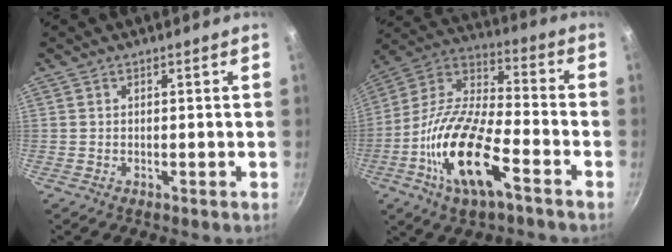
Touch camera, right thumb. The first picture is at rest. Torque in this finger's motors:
{"motor_torque": [0.33, 1.07, 1.75, -1.05, 0.53]}